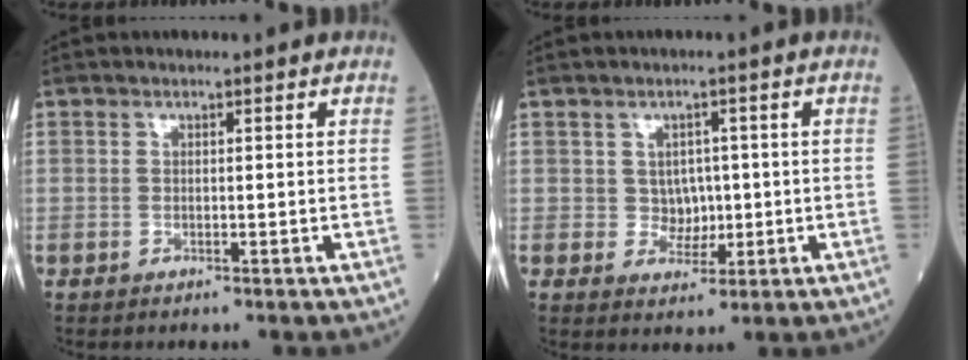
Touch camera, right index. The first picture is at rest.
{"total": 3.2, "force": [0.0, 2.8, 1.5], "torque": [-0.013, 0.005, 0.002]}